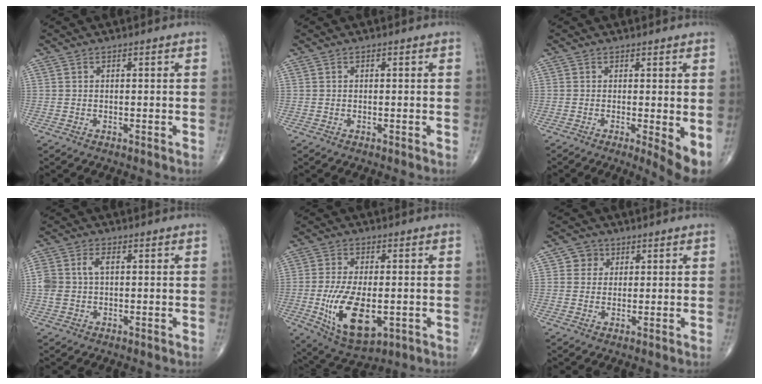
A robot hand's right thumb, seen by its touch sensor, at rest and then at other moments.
{"total": 0.0}
{"total": 4.6, "force": [-0.2, 1.0, 4.5], "torque": [-0.068, -0.014, -0.004]}
{"total": 5.3, "force": [0.6, 3.4, 4.0], "torque": [-0.100, 0.016, 0.014]}
{"total": 14.2, "force": [-3.0, 7.0, 11.9], "torque": [-0.215, -0.014, -0.034]}
{"total": 3.2, "force": [1.1, 2.9, 0.4], "torque": [0.014, -0.001, 0.012]}